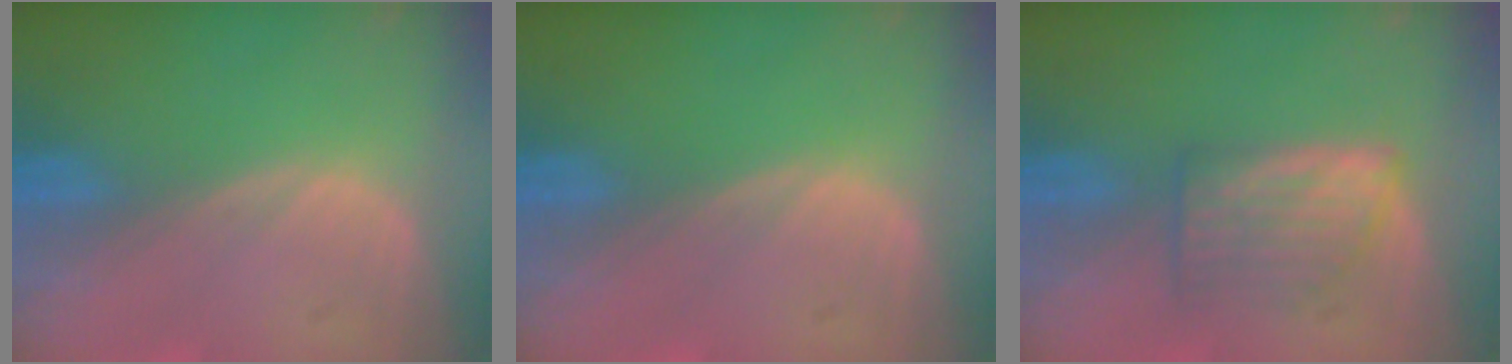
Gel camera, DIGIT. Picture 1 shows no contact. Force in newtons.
{"total": 0.0}
{"total": 5.0, "press": 4.9, "slide": 1.2}